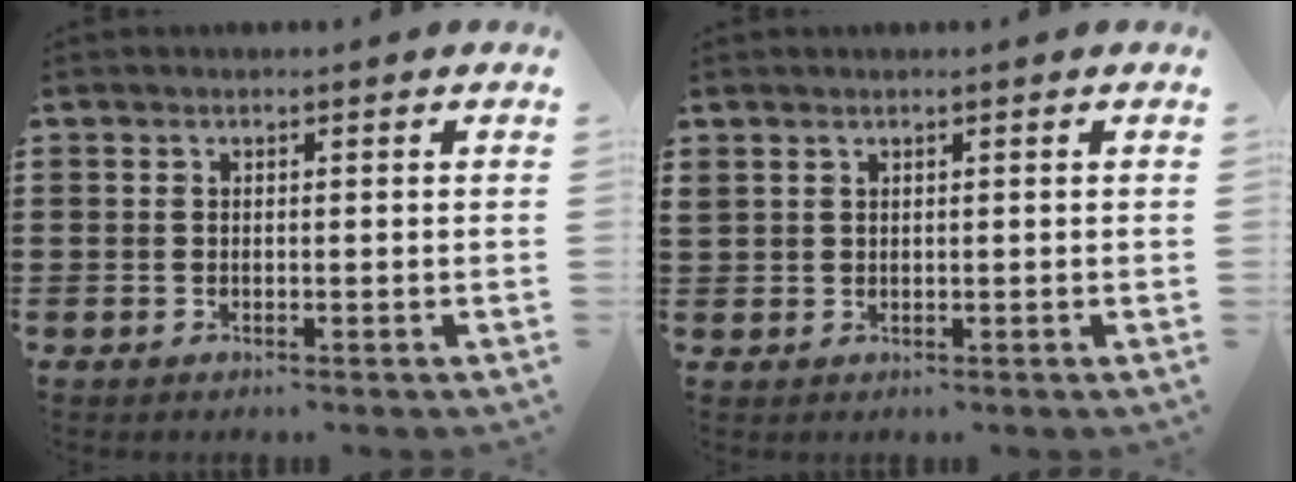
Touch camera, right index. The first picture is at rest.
{"total": 0.8, "force": [0.7, 0.4, 0.2], "torque": [-0.005, 0.002, 0.014]}